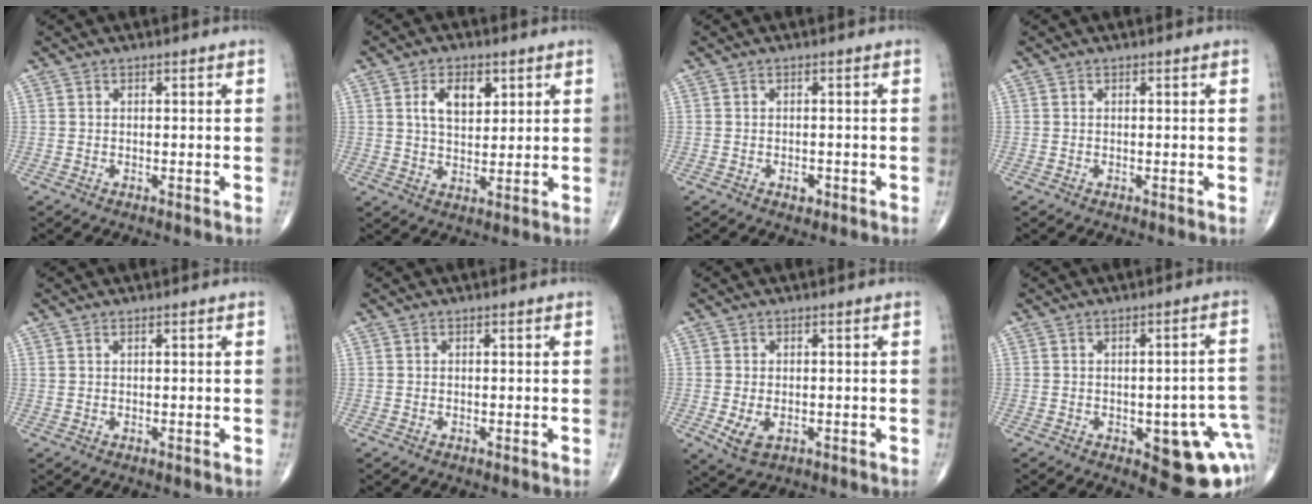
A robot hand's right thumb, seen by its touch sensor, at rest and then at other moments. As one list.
[{"total": 6.8, "force": [2.6, 3.9, 5.0], "torque": [-0.070, -0.013, 0.047]}, {"total": 1.3, "force": [-0.7, 0.8, 0.8], "torque": [-0.009, 0.002, -0.010]}, {"total": 0.0}, {"total": 0.5, "force": [0.4, 0.1, 0.3], "torque": [-0.009, 0.003, 0.012]}, {"total": 0.0}, {"total": 4.1, "force": [-1.1, 2.5, 3.1], "torque": [-0.057, -0.006, -0.011]}, {"total": 13.5, "force": [-4.2, 5.5, 11.6], "torque": [-0.094, 0.020, -0.035]}]